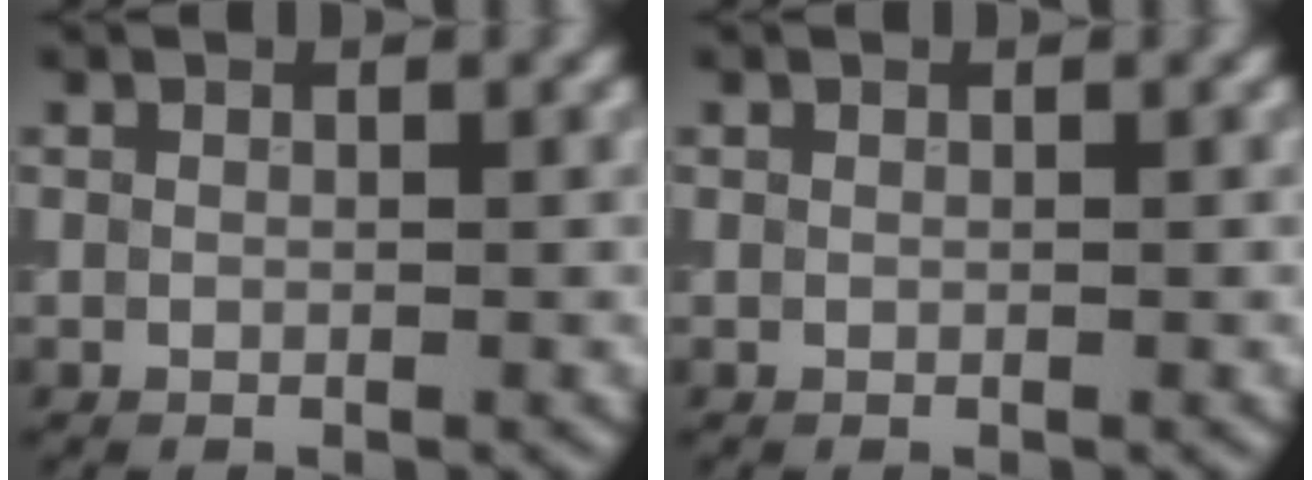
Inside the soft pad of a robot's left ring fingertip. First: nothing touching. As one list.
[{"total": 0.0}]